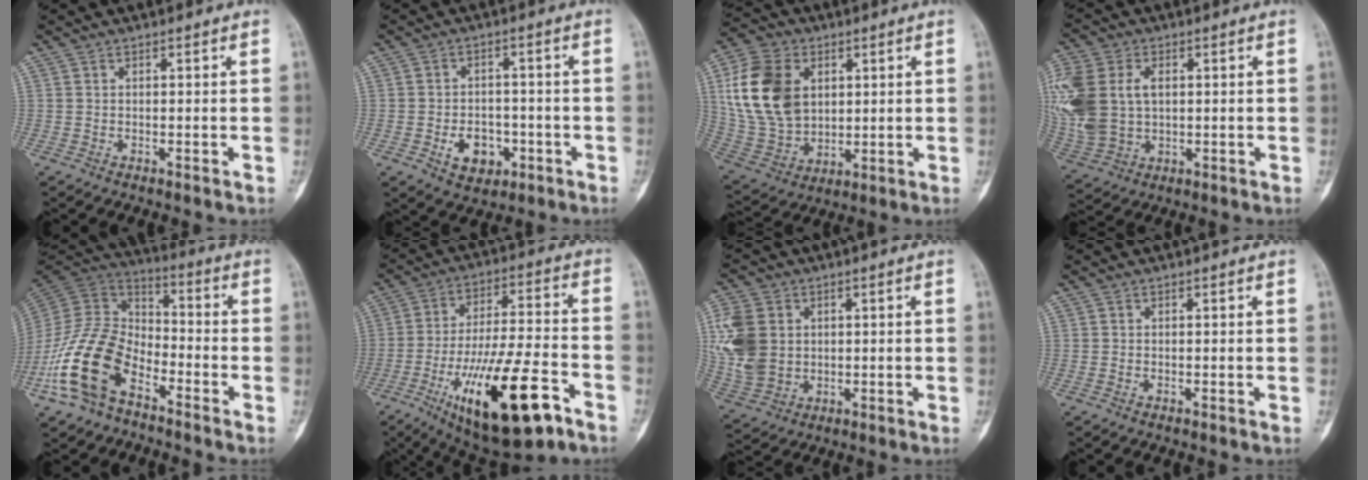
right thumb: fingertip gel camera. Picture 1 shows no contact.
{"total": 7.2, "force": [-2.5, 5.3, 4.1], "torque": [-0.035, 0.018, -0.032]}
{"total": 18.2, "force": [4.3, 13.1, 11.9], "torque": [-0.218, -0.007, 0.092]}
{"total": 19.1, "force": [2.9, 13.5, 13.2], "torque": [-0.336, 0.007, 0.067]}
{"total": 17.8, "force": [-8.8, 10.5, 11.2], "torque": [-0.214, 0.065, -0.180]}
{"total": 22.4, "force": [-10.5, 7.0, 18.4], "torque": [-0.323, 0.042, -0.164]}
{"total": 12.5, "force": [2.1, 9.6, 7.7], "torque": [-0.163, -0.002, 0.052]}
{"total": 0.0}